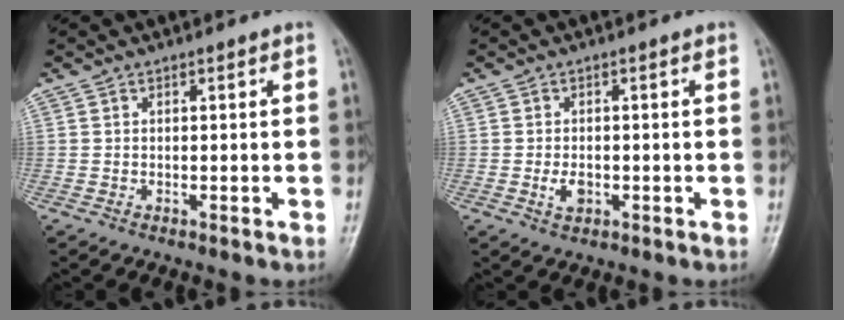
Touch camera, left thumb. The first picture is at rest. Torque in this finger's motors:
{"motor_torque": [-0.12, 0.29, 0.37, 0.09, 0.03]}